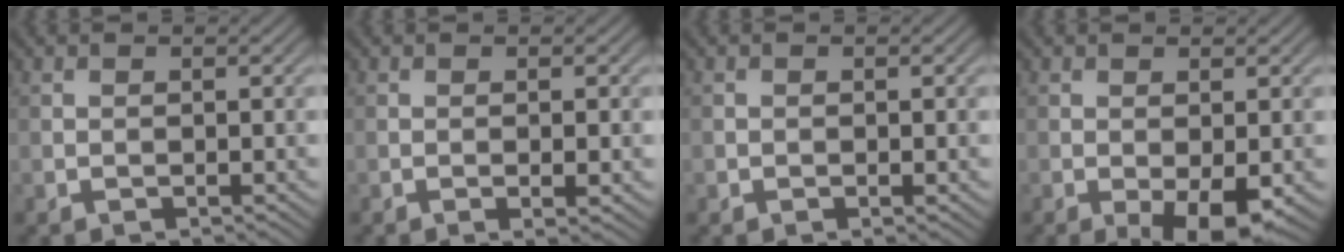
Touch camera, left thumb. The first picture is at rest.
{"total": 1.6, "force": [-0.4, 0.2, 1.5], "torque": [-0.027, -0.001, -0.006]}
{"total": 0.8, "force": [-0.2, 0.6, 0.5], "torque": [-0.006, -0.004, -0.003]}
{"total": 5.6, "force": [-2.3, 2.0, 4.8], "torque": [-0.077, -0.006, -0.034]}